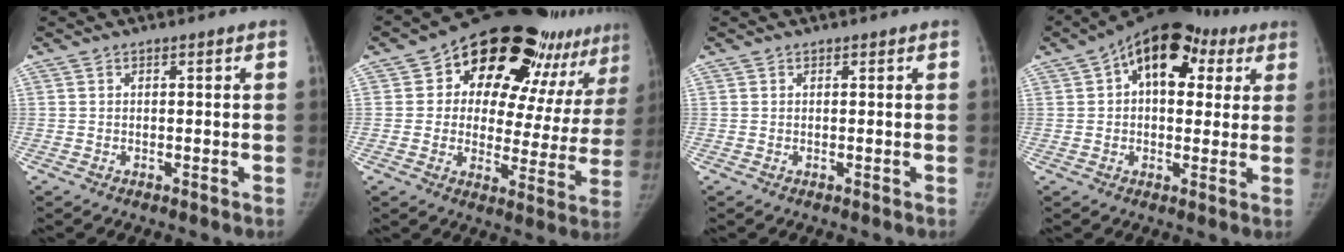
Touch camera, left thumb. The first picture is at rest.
{"total": 26.1, "force": [15.6, 12.1, 17.0], "torque": [-0.188, -0.040, 0.207]}
{"total": 0.0}
{"total": 15.7, "force": [5.6, 9.8, 10.8], "torque": [-0.110, 0.020, 0.074]}